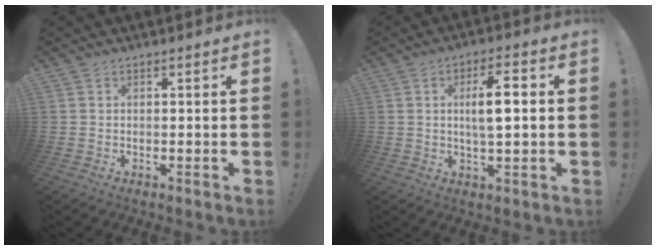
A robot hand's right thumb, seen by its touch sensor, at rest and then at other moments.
{"total": 7.8, "force": [1.2, 2.3, 7.3], "torque": [-0.118, -0.001, 0.011]}